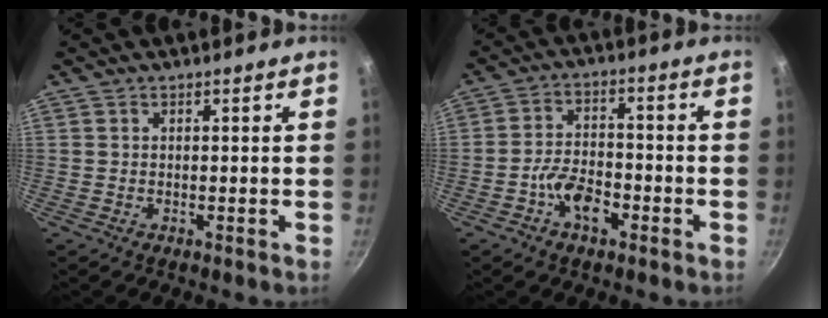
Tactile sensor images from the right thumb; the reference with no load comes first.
{"total": 7.6, "force": [-3.5, 4.1, 5.3], "torque": [-0.081, 0.035, -0.065]}